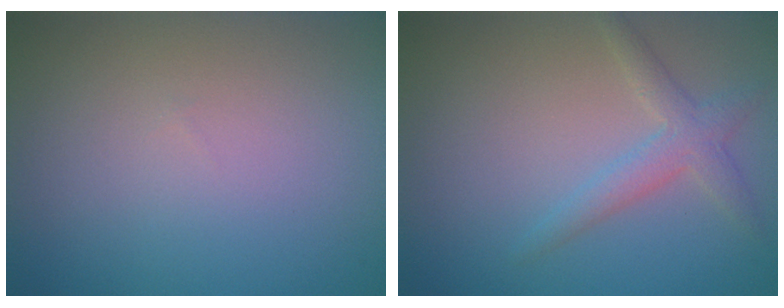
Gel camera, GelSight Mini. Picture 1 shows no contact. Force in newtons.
{"total": 2.4, "press": 2.4, "slide": 0.2}